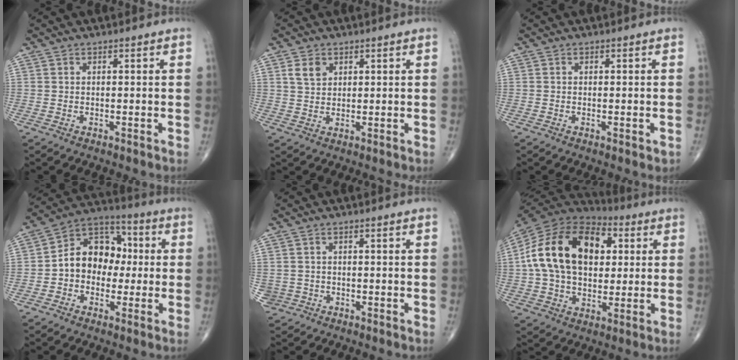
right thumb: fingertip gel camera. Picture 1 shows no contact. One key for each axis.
{"total": 3.8, "fx": 1.8, "fy": 2.7, "fz": 2.0, "tx": -0.025, "ty": -0.005, "tz": 0.037}
{"total": 1.2, "fx": -0.5, "fy": 0.3, "fz": 1.0, "tx": -0.014, "ty": -0.003, "tz": -0.005}
{"total": 12.6, "fx": -0.3, "fy": 9.8, "fz": 8.0, "tx": -0.090, "ty": 0.040, "tz": -0.020}
{"total": 2.2, "fx": -0.6, "fy": 2.1, "fz": 0.1, "tx": 0.006, "ty": 0.008, "tz": -0.007}
{"total": 23.4, "fx": 4.1, "fy": 15.2, "fz": 17.3, "tx": -0.305, "ty": 0.017, "tz": 0.063}